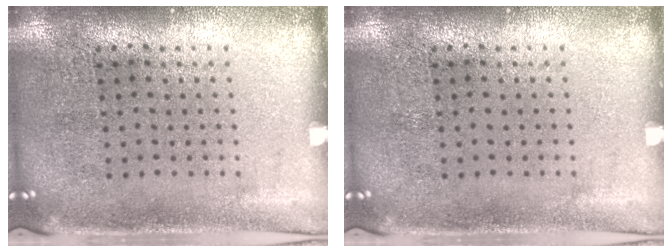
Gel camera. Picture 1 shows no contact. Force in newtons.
{"total": 0.0}